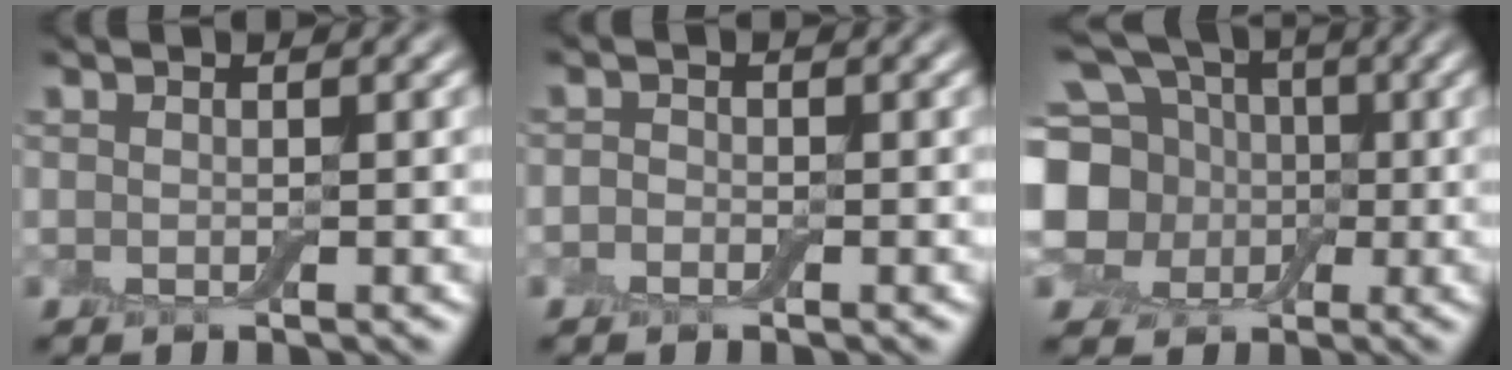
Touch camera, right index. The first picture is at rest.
{"total": 0.8, "force": [-0.4, 0.6, 0.3], "torque": [-0.004, 0.000, -0.011]}
{"total": 10.8, "force": [0.9, 9.2, 5.6], "torque": [-0.136, 0.000, -0.005]}